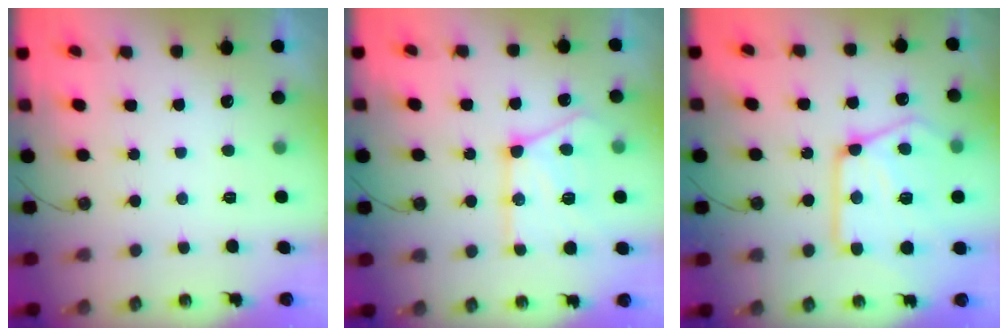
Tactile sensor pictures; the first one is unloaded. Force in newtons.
{"total": 17.5, "press": 17.4, "slide": 1.8}
{"total": 21.8, "press": 21.7, "slide": 2.2}